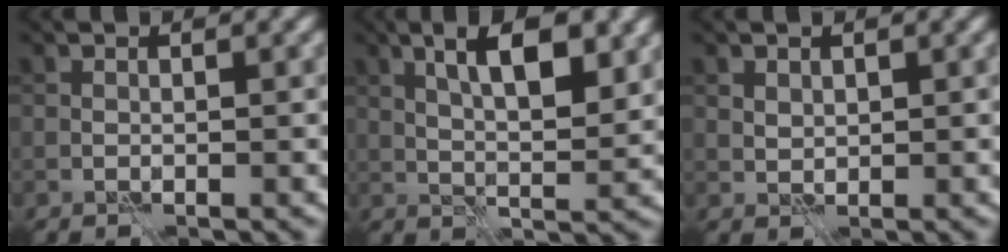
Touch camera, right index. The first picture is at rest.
{"total": 6.7, "force": [2.5, 2.3, 5.8], "torque": [-0.094, 0.002, 0.042]}
{"total": 1.1, "force": [0.6, 0.8, 0.4], "torque": [-0.011, -0.001, 0.014]}